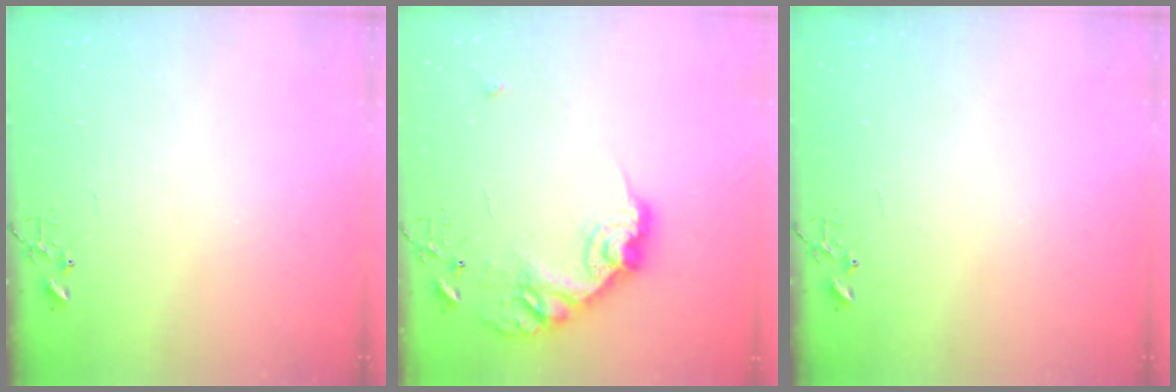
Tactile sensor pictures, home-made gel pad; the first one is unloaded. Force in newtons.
{"total": 18.3, "press": 18.3, "slide": 1.0}
{"total": 0.0}